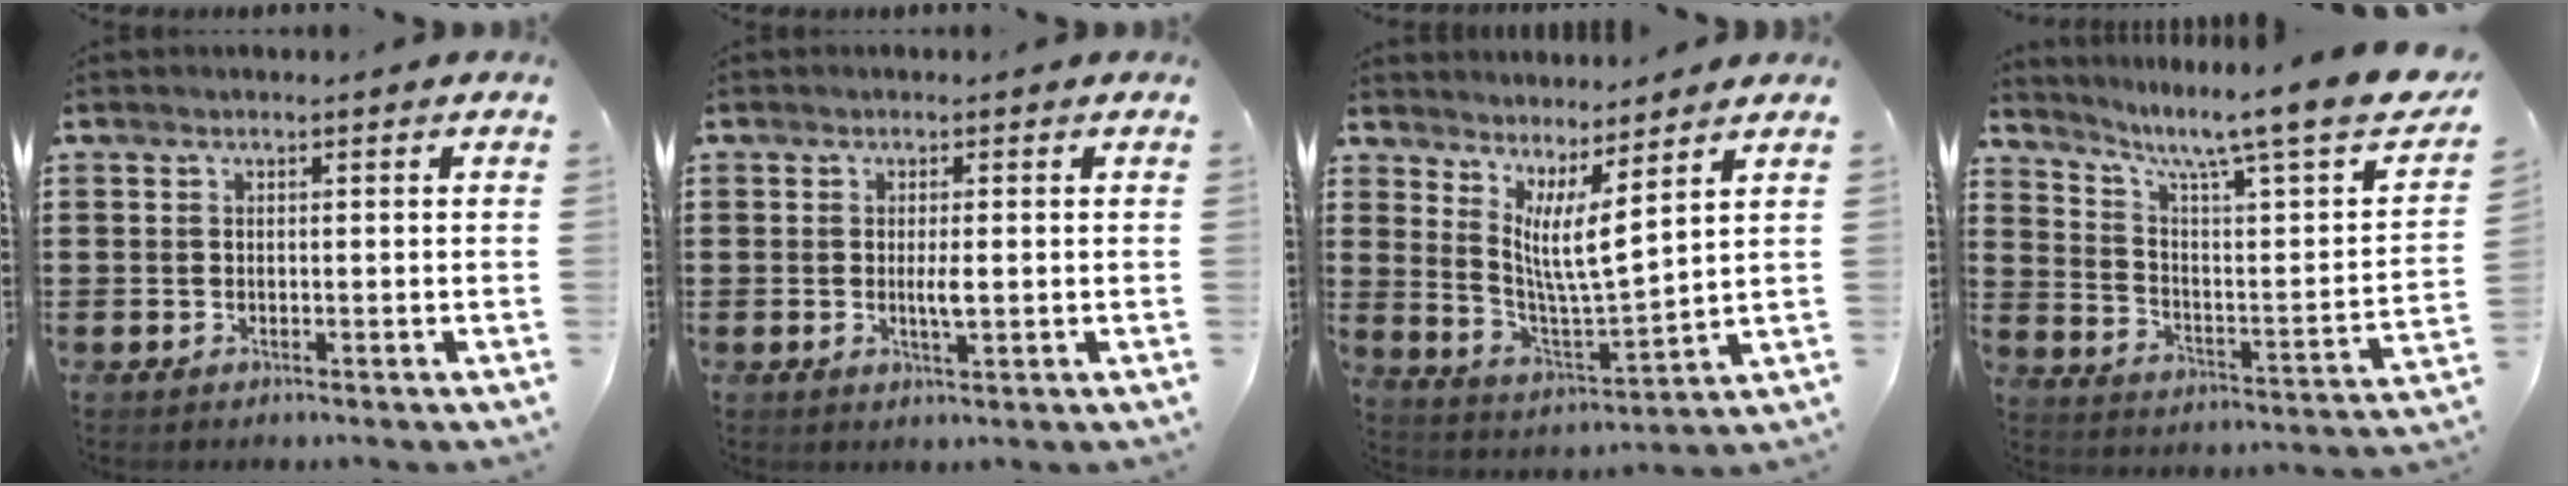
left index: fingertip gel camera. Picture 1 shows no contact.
{"total": 2.4, "force": [0.0, 0.3, 2.3], "torque": [-0.043, -0.005, 0.000]}
{"total": 6.8, "force": [3.9, 0.5, 5.6], "torque": [-0.110, -0.034, 0.065]}
{"total": 8.7, "force": [6.7, 0.2, 5.6], "torque": [-0.117, -0.061, 0.098]}